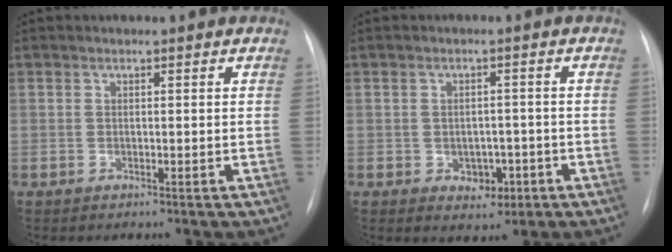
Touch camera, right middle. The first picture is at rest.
{"total": 3.6, "force": [-1.3, 2.7, 2.1], "torque": [-0.018, 0.010, -0.008]}